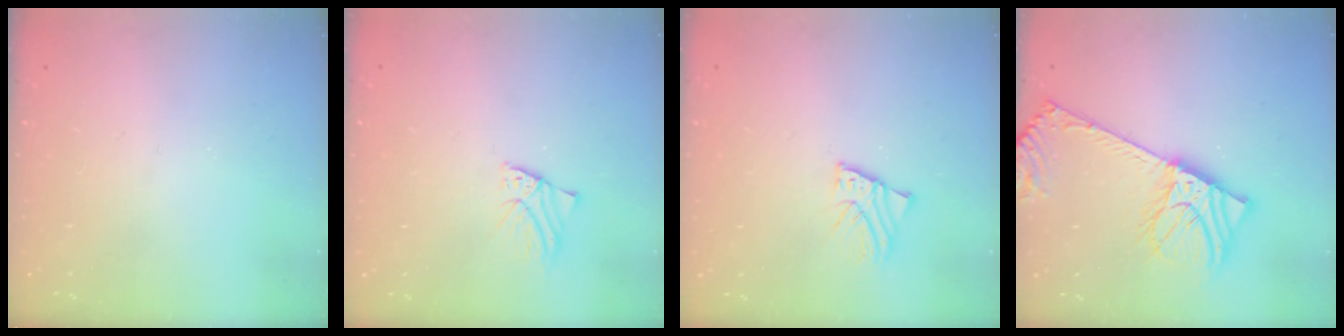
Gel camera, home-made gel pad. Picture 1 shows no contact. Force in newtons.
{"total": 1.7, "press": 1.7, "slide": 0.2}
{"total": 2.5, "press": 2.5, "slide": 0.1}
{"total": 10.9, "press": 10.6, "slide": 2.2}